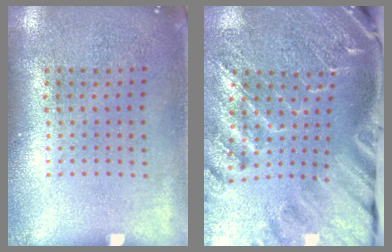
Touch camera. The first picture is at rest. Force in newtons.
{"total": 3.2, "press": 3.0, "slide": 1.1}